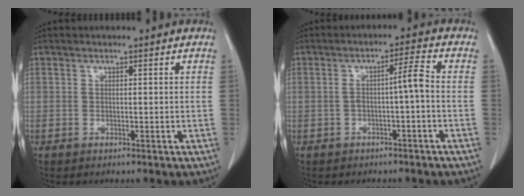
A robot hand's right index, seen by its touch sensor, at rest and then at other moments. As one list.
[{"total": 3.7, "force": [-0.7, 0.0, 3.6], "torque": [-0.059, 0.015, -0.010]}]